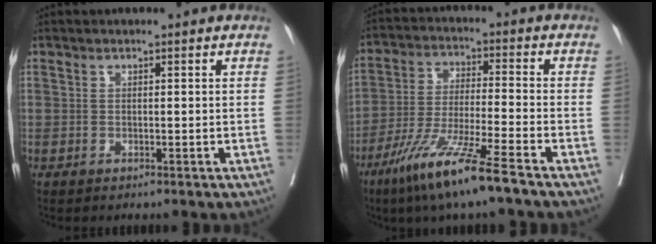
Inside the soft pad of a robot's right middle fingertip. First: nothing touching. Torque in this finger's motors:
{"motor_torque": [1.19, -0.95, 0.78, 0.21]}